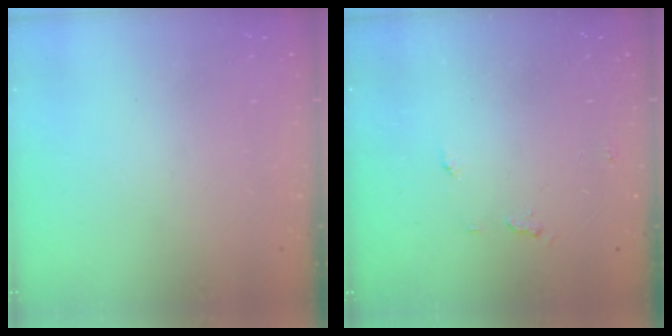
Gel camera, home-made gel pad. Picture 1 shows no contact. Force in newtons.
{"total": 4.6, "press": 4.5, "slide": 0.4}